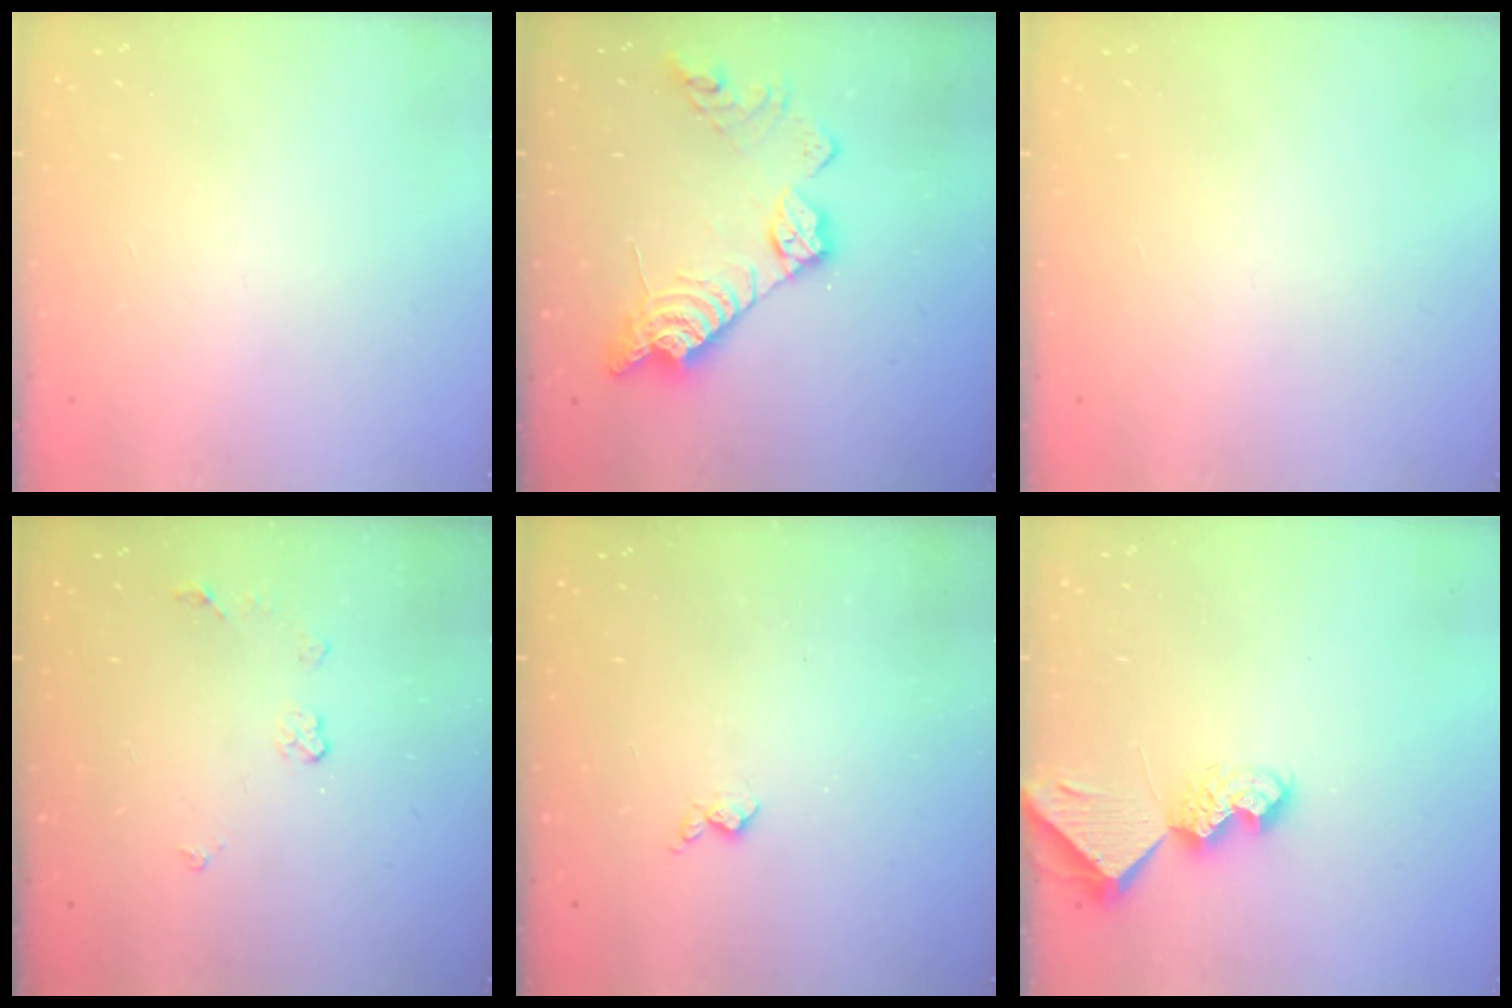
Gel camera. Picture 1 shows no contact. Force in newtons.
{"total": 16.6, "press": 16.5, "slide": 1.3}
{"total": 0.0}
{"total": 3.6, "press": 3.5, "slide": 0.6}
{"total": 3.6, "press": 3.6, "slide": 0.6}
{"total": 7.7, "press": 7.6, "slide": 0.9}